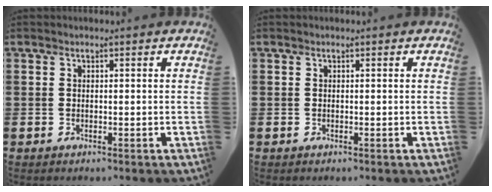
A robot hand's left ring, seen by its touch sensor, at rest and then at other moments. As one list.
[{"total": 0.0}]